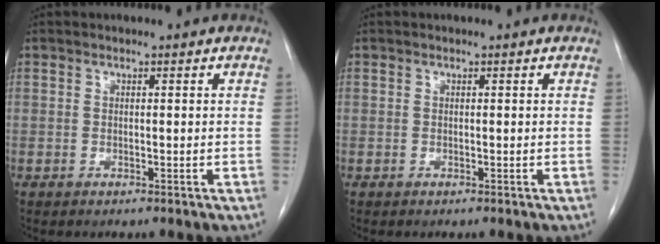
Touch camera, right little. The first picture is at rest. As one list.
[{"total": 0.0}]